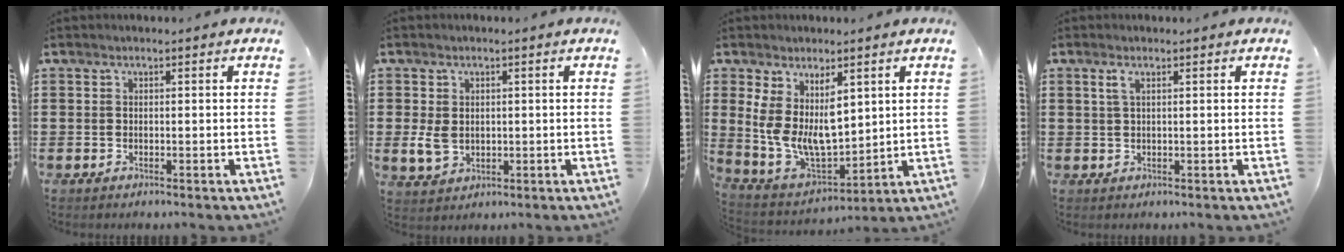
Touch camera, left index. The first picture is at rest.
{"total": 4.3, "force": [-0.1, 3.3, 2.8], "torque": [-0.072, 0.002, -0.004]}
{"total": 9.5, "force": [3.5, 4.9, 7.3], "torque": [-0.157, -0.027, 0.062]}
{"total": 1.6, "force": [0.6, 0.3, 1.4], "torque": [-0.030, 0.002, 0.010]}